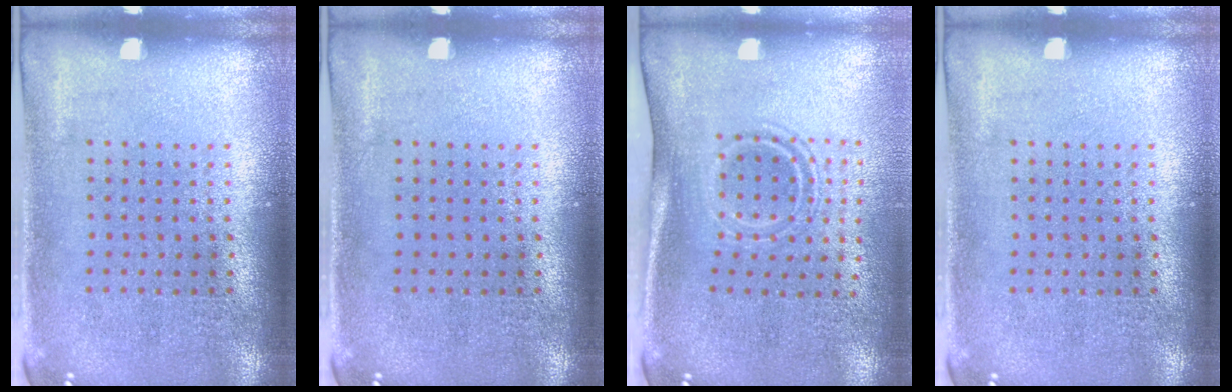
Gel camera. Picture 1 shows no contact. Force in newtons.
{"total": 0.0}
{"total": 1.6, "press": 1.0, "slide": 1.3}
{"total": 0.0}